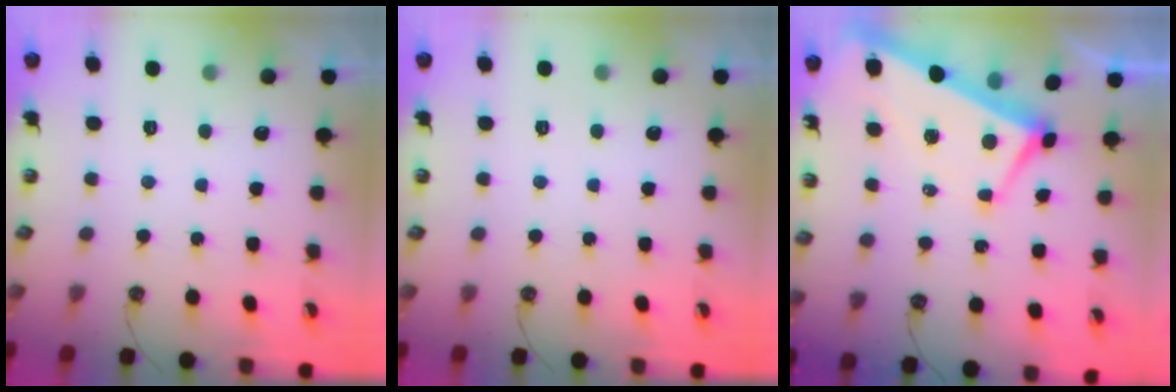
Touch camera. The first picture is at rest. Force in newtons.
{"total": 0.8, "press": 0.8, "slide": 0.1}
{"total": 1.4, "press": 0.9, "slide": 1.0}